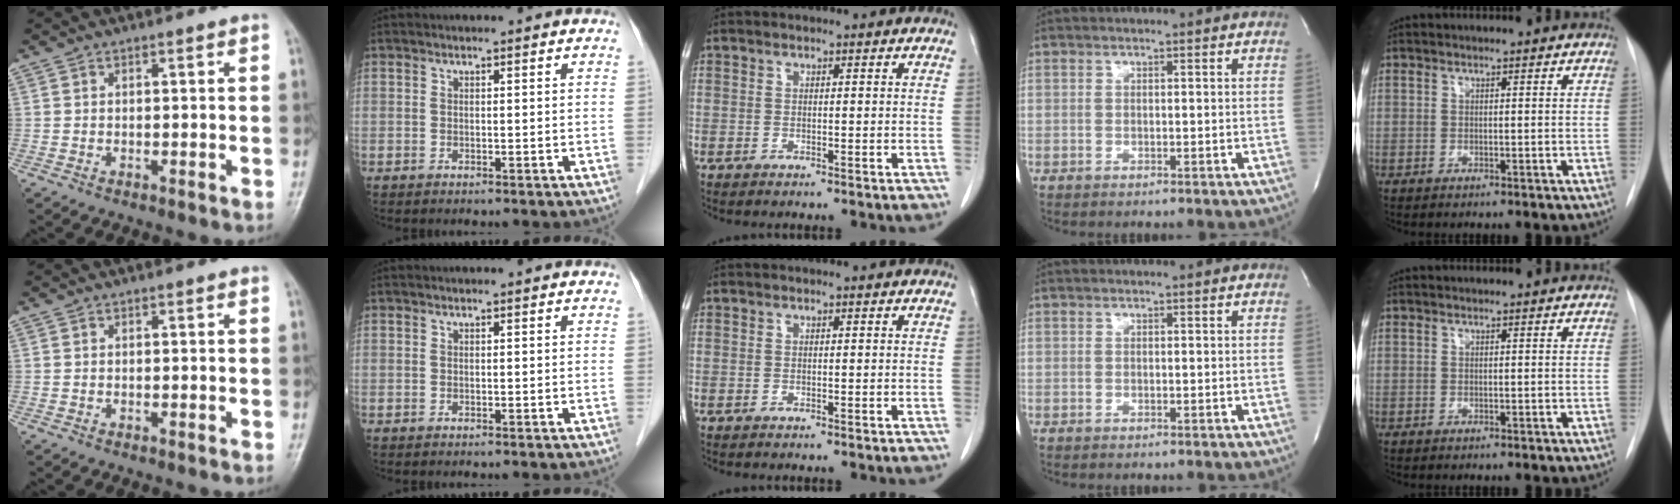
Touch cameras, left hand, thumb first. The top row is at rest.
{}